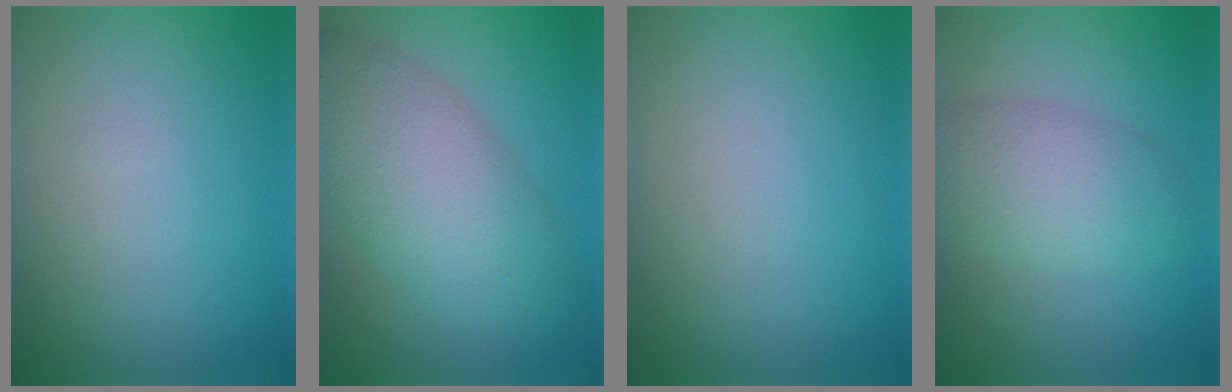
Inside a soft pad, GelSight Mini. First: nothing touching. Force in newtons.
{"total": 8.2, "press": 8.2, "slide": 0.3}
{"total": 0.0}
{"total": 4.9, "press": 4.9, "slide": 0.2}